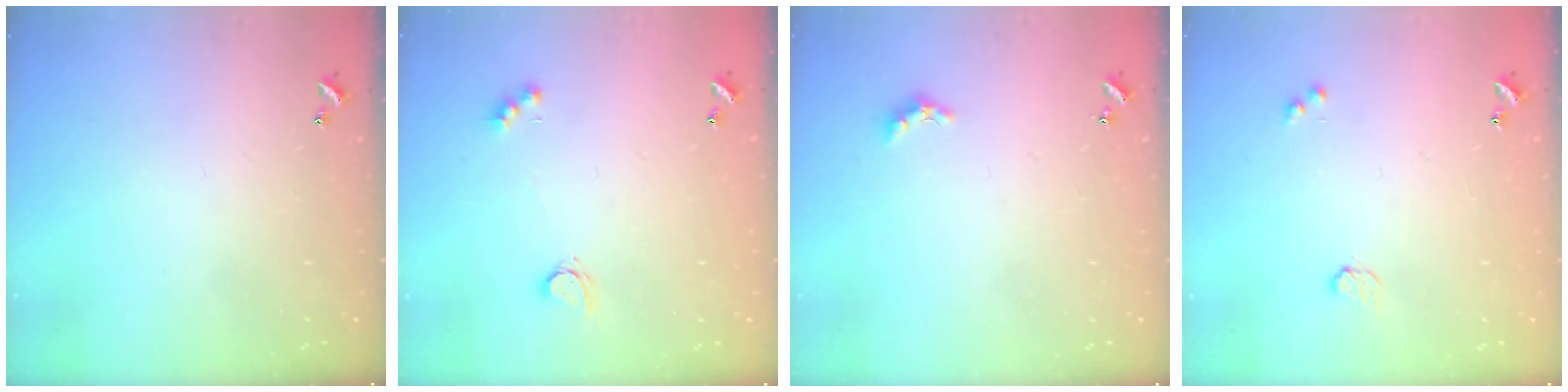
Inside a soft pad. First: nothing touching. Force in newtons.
{"total": 2.7, "press": 2.7, "slide": 0.5}
{"total": 1.7, "press": 1.6, "slide": 0.5}
{"total": 3.3, "press": 3.2, "slide": 0.5}